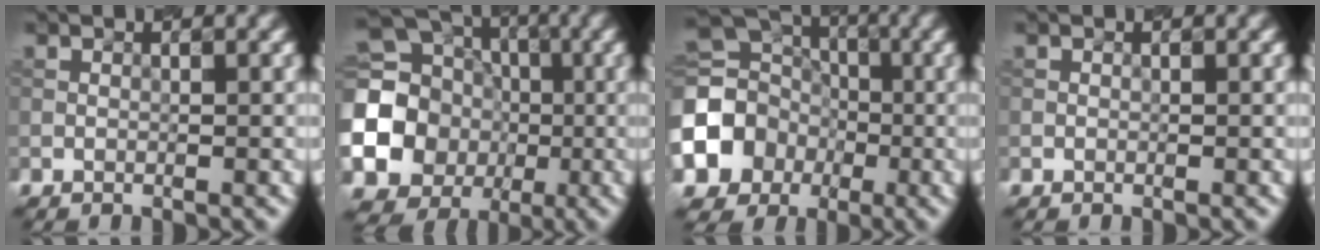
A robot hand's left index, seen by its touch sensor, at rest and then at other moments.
{"total": 20.1, "force": [-2.4, 18.9, 6.5], "torque": [-0.175, -0.011, -0.078]}
{"total": 11.7, "force": [-2.6, 10.3, 4.8], "torque": [-0.119, -0.015, -0.071]}
{"total": 0.0}